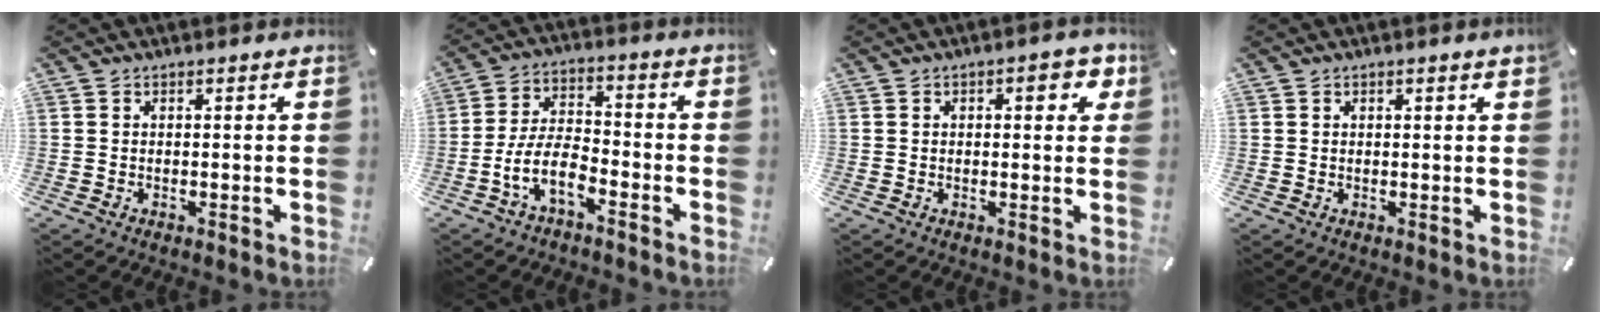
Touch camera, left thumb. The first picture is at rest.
{"total": 9.6, "force": [-5.2, 4.2, 6.8], "torque": [-0.156, 0.010, -0.099]}
{"total": 5.2, "force": [1.6, 2.6, 4.2], "torque": [-0.045, -0.005, 0.019]}
{"total": 0.6, "force": [0.5, 0.1, 0.3], "torque": [-0.006, -0.001, 0.009]}